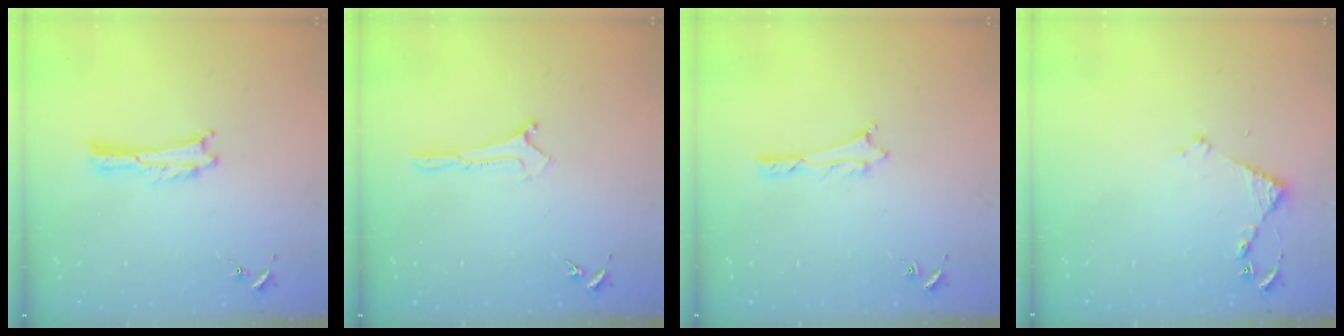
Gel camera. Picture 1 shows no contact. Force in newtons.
{"total": 0.0}
{"total": 0.8, "press": 0.8, "slide": 0.2}
{"total": 3.1, "press": 3.1, "slide": 0.3}